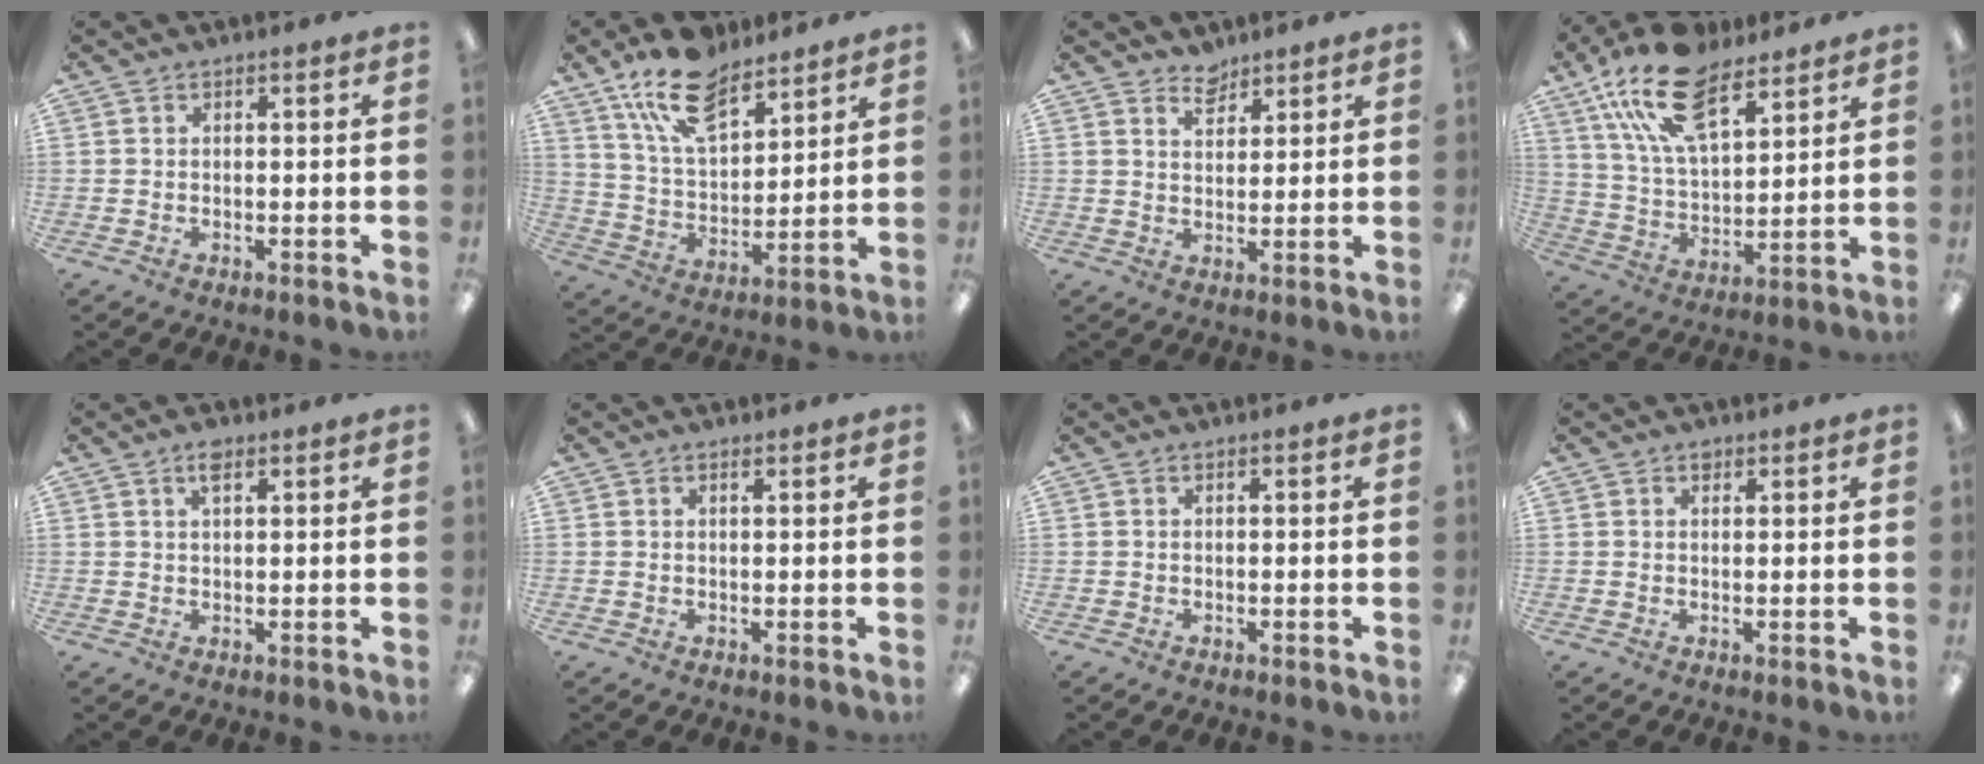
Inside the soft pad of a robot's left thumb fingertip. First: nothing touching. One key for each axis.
{"total": 15.7, "fx": 11.2, "fy": 7.5, "fz": 8.2, "tx": -0.160, "ty": -0.047, "tz": 0.205}
{"total": 4.1, "fx": 3.6, "fy": 1.8, "fz": 0.6, "tx": -0.003, "ty": -0.022, "tz": 0.066}
{"total": 19.3, "fx": 12.3, "fy": 9.3, "fz": 11.6, "tx": -0.217, "ty": -0.049, "tz": 0.223}
{"total": 3.1, "fx": 1.9, "fy": 1.2, "fz": 2.1, "tx": -0.040, "ty": 0.001, "tz": 0.032}
{"total": 0.7, "fx": 0.6, "fy": 0.2, "fz": 0.3, "tx": 0.000, "ty": -0.003, "tz": 0.009}
{"total": 0.0}
{"total": 1.2, "fx": 0.9, "fy": 0.7, "fz": 0.4, "tx": -0.002, "ty": -0.003, "tz": 0.015}